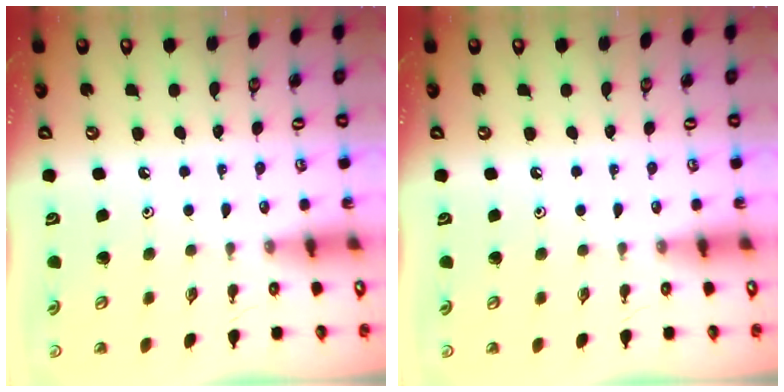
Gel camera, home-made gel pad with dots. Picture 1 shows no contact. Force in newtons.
{"total": 0.0}